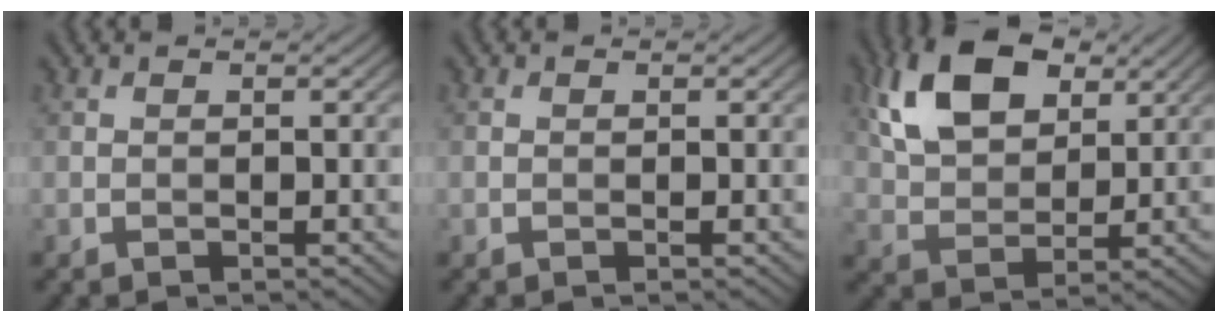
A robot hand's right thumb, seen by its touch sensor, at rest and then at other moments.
{"total": 0.0}
{"total": 12.3, "force": [5.5, 7.4, 8.1], "torque": [-0.189, 0.021, 0.106]}